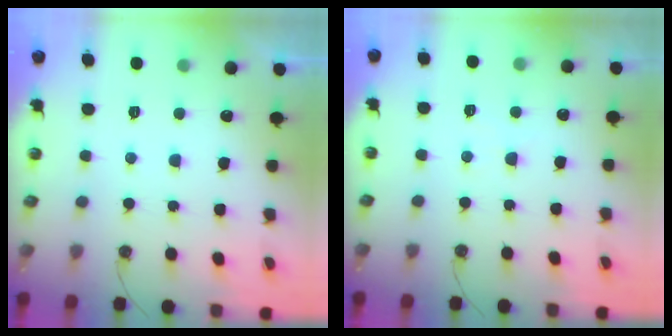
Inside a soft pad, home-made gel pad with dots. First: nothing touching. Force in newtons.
{"total": 4.0, "press": 4.0, "slide": 0.6}